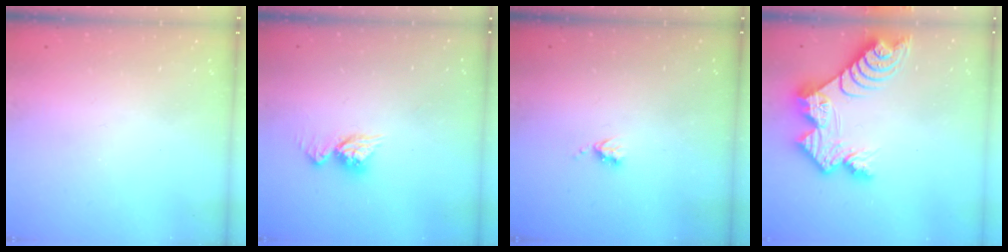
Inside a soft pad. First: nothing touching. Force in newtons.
{"total": 9.4, "press": 9.4, "slide": 0.9}
{"total": 3.7, "press": 3.6, "slide": 0.5}
{"total": 13.9, "press": 13.9, "slide": 1.0}